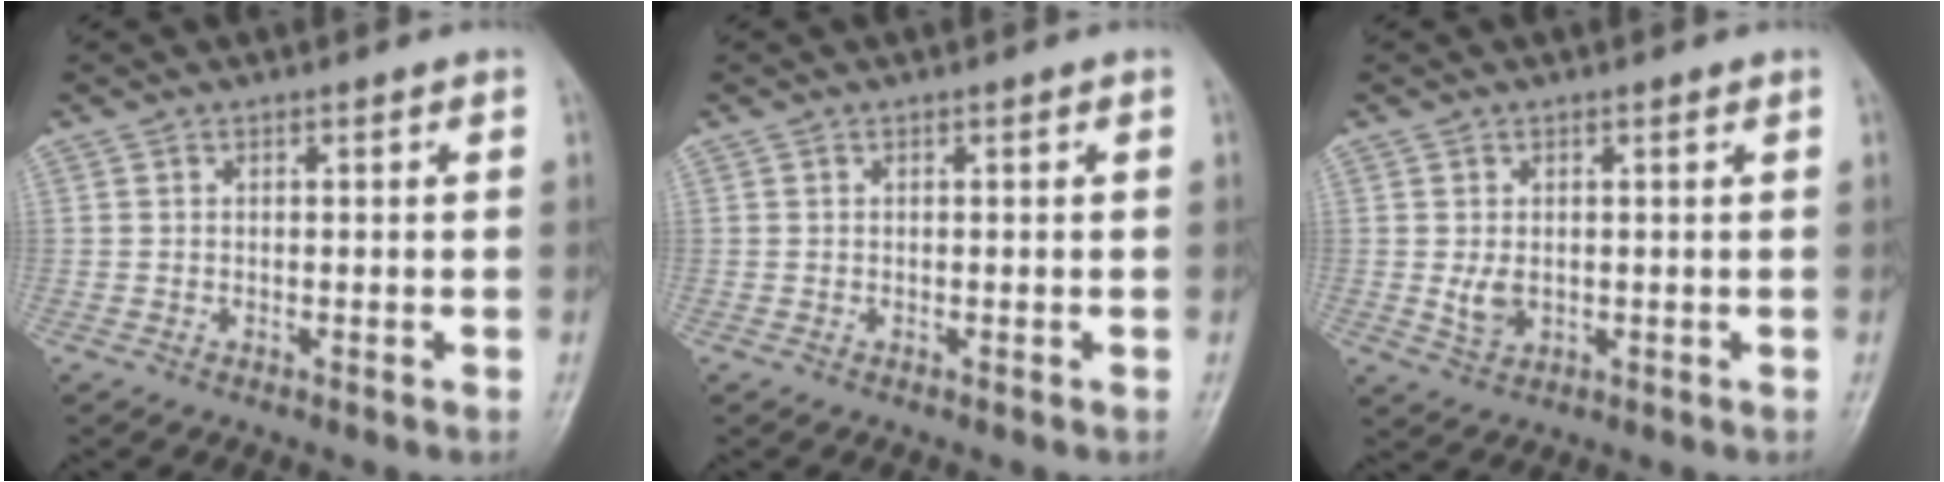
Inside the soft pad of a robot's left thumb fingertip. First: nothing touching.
{"total": 0.0}
{"total": 3.1, "force": [0.2, 2.1, 2.2], "torque": [-0.035, -0.008, 0.011]}